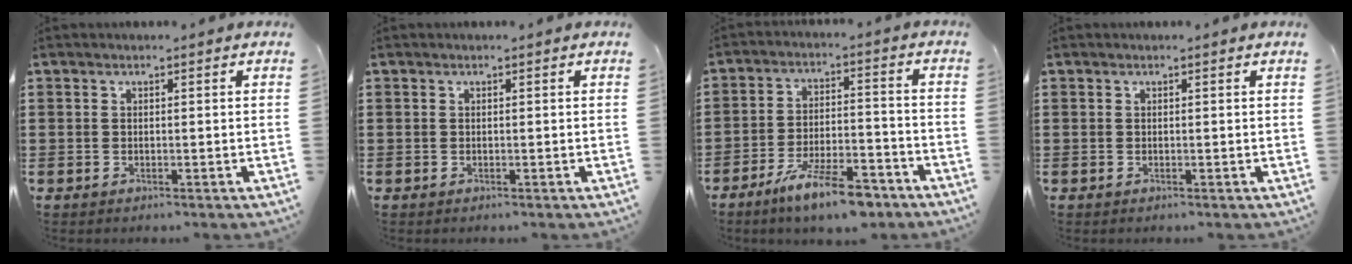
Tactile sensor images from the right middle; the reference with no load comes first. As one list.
[{"total": 0.0}, {"total": 9.4, "force": [-7.3, 1.7, 5.7], "torque": [-0.107, 0.010, -0.137]}, {"total": 0.0}]